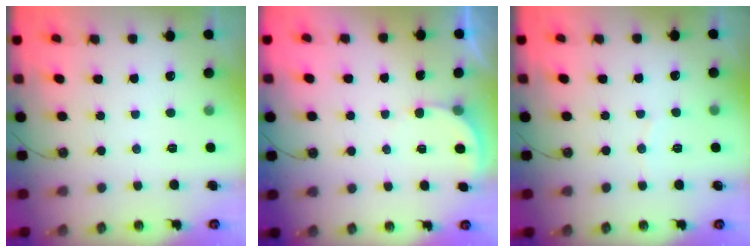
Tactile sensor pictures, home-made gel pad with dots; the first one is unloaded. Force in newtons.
{"total": 2.7, "press": 2.7, "slide": 0.2}
{"total": 3.3, "press": 3.3, "slide": 0.4}